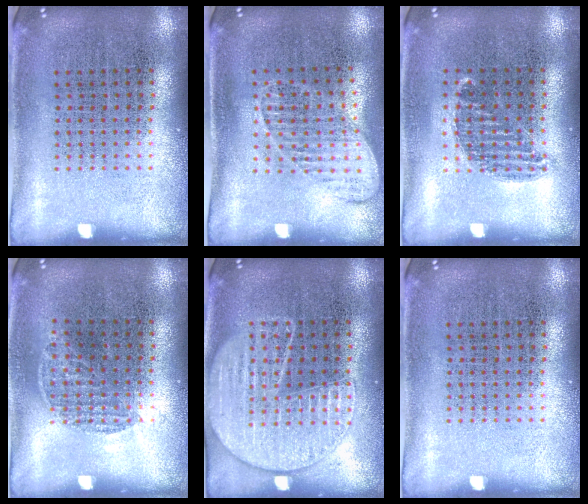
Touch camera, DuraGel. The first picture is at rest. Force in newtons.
{"total": 1.3, "press": 1.2, "slide": 0.5}
{"total": 0.8, "press": 0.6, "slide": 0.4}
{"total": 0.5, "press": 0.4, "slide": 0.4}
{"total": 1.7, "press": 1.6, "slide": 0.2}
{"total": 0.0}